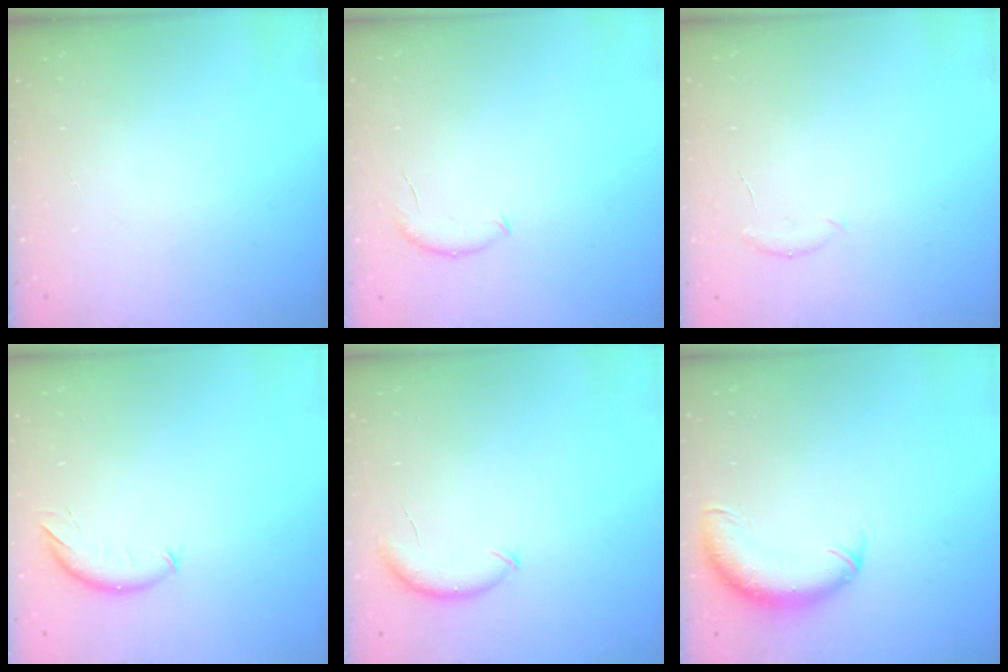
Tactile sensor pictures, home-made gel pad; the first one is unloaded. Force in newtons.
{"total": 6.5, "press": 6.4, "slide": 0.8}
{"total": 5.0, "press": 4.9, "slide": 1.0}
{"total": 7.5, "press": 7.5, "slide": 0.6}
{"total": 7.4, "press": 7.4, "slide": 1.1}
{"total": 11.5, "press": 11.2, "slide": 2.6}